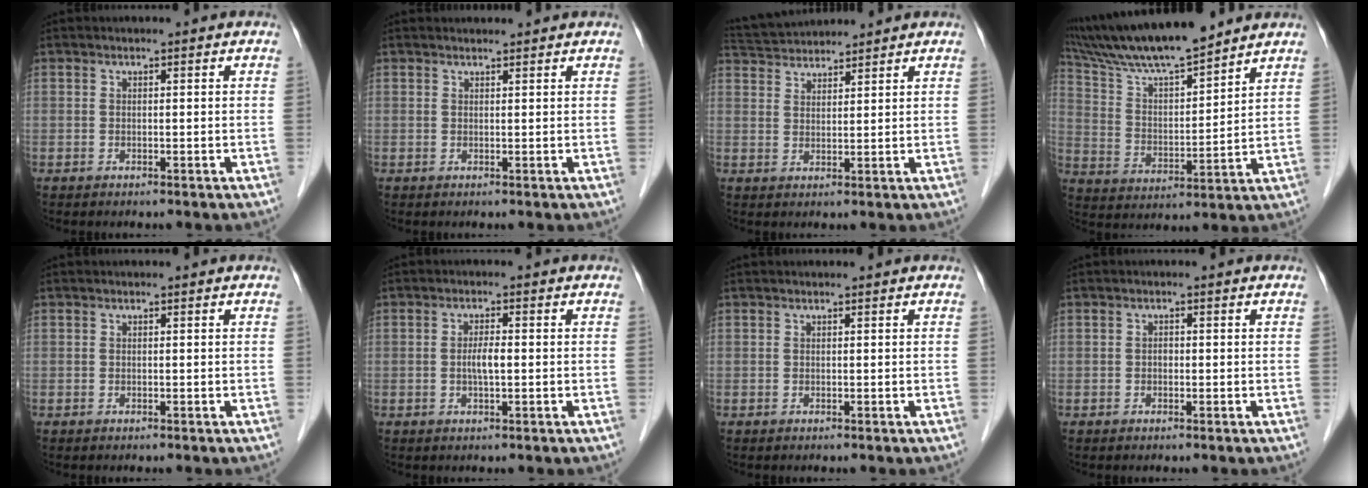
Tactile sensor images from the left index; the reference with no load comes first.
{"total": 1.8, "force": [1.7, 0.2, 0.3], "torque": [-0.007, 0.012, 0.026]}
{"total": 7.3, "force": [7.1, 0.7, 1.5], "torque": [-0.034, 0.034, 0.125]}
{"total": 14.6, "force": [12.8, 0.9, 7.0], "torque": [-0.133, 0.011, 0.234]}
{"total": 0.0}
{"total": 2.4, "force": [-0.3, 0.5, 2.4], "torque": [-0.047, 0.000, -0.007]}
{"total": 0.6, "force": [0.5, 0.0, 0.2], "torque": [-0.002, 0.010, 0.009]}
{"total": 0.7, "force": [-0.2, 0.5, 0.4], "torque": [-0.006, 0.001, -0.007]}